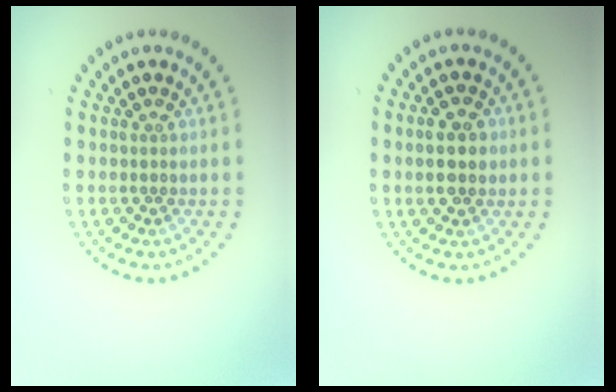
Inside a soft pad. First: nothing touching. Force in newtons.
{"total": 2.9, "press": 2.9, "slide": 0.2}